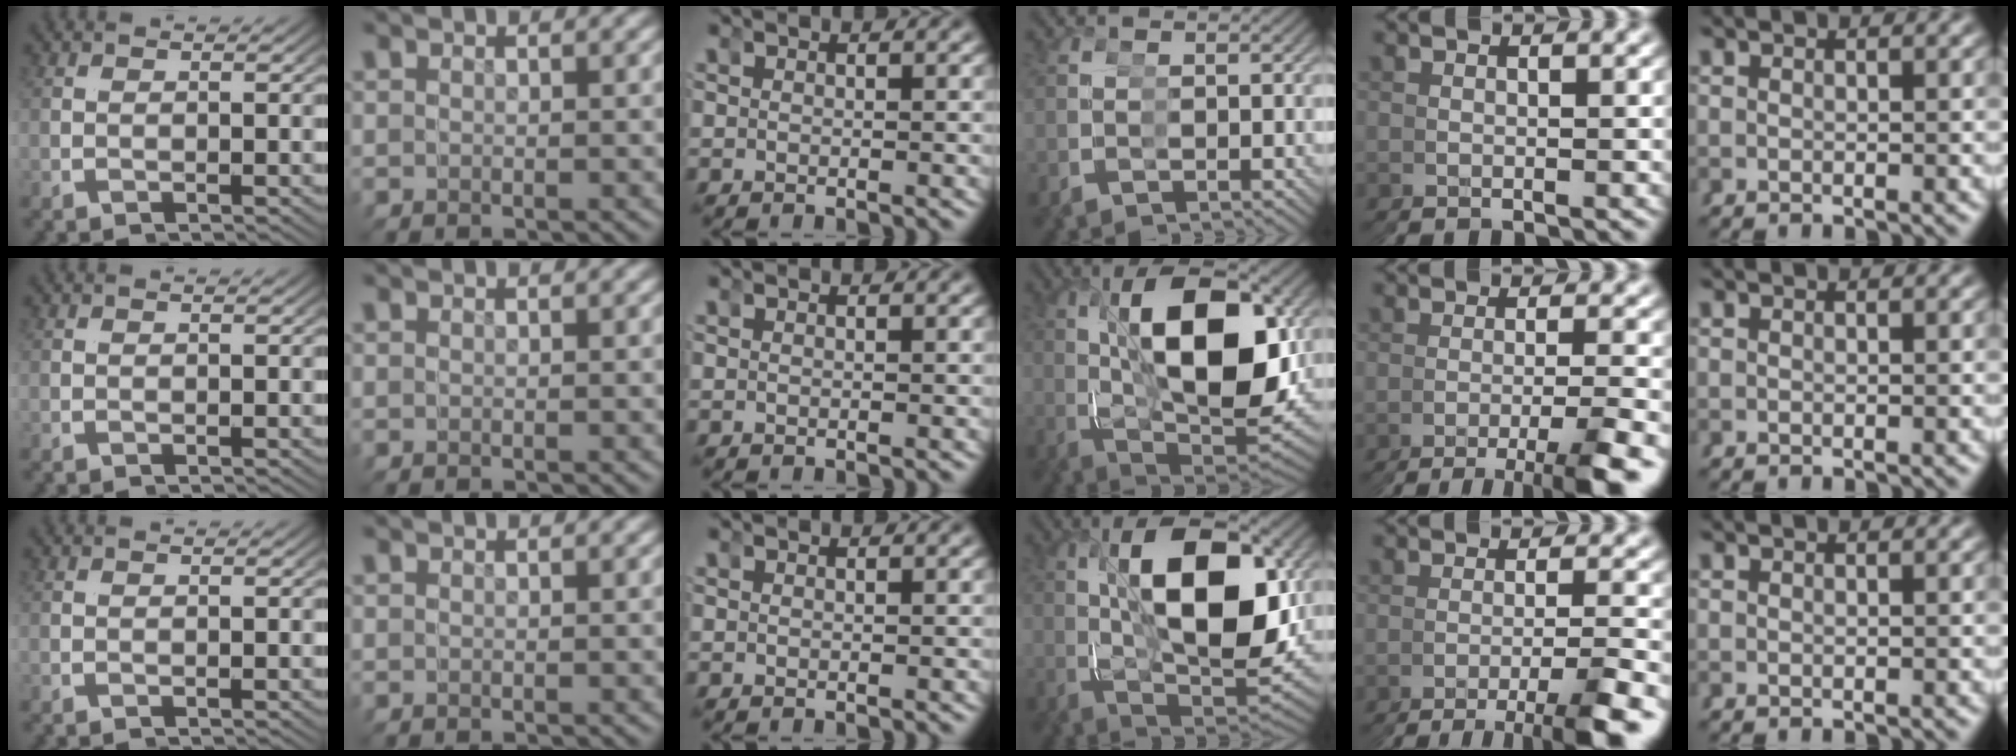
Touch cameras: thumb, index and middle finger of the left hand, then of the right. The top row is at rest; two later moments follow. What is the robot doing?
{"motion": "grasp_and_lifting", "object": "toy banana"}